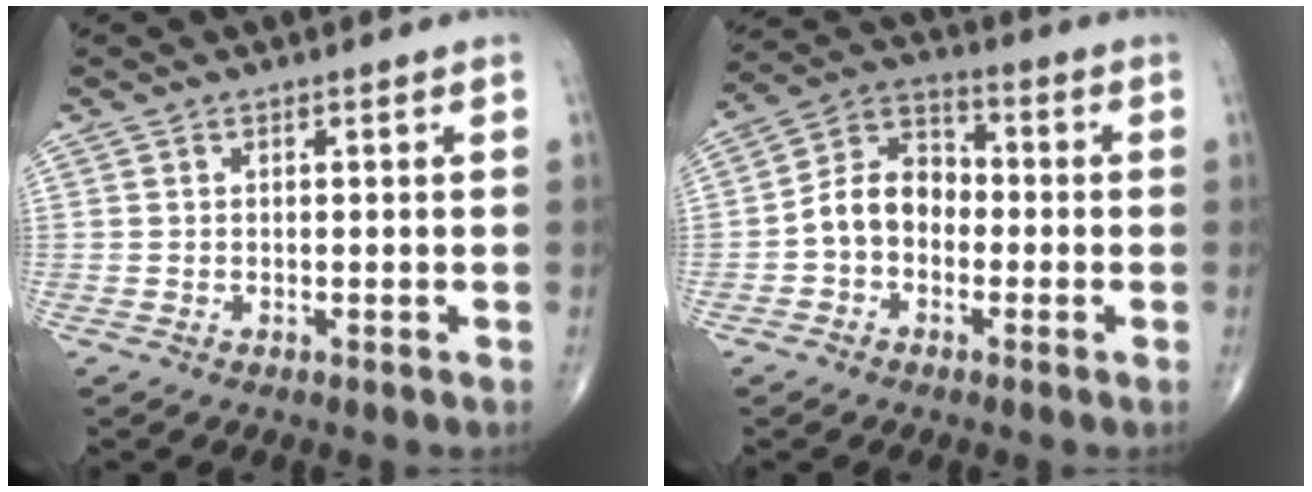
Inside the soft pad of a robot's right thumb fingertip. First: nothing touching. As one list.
[{"total": 9.0, "force": [-1.7, 6.8, 5.6], "torque": [-0.079, 0.038, -0.047]}]